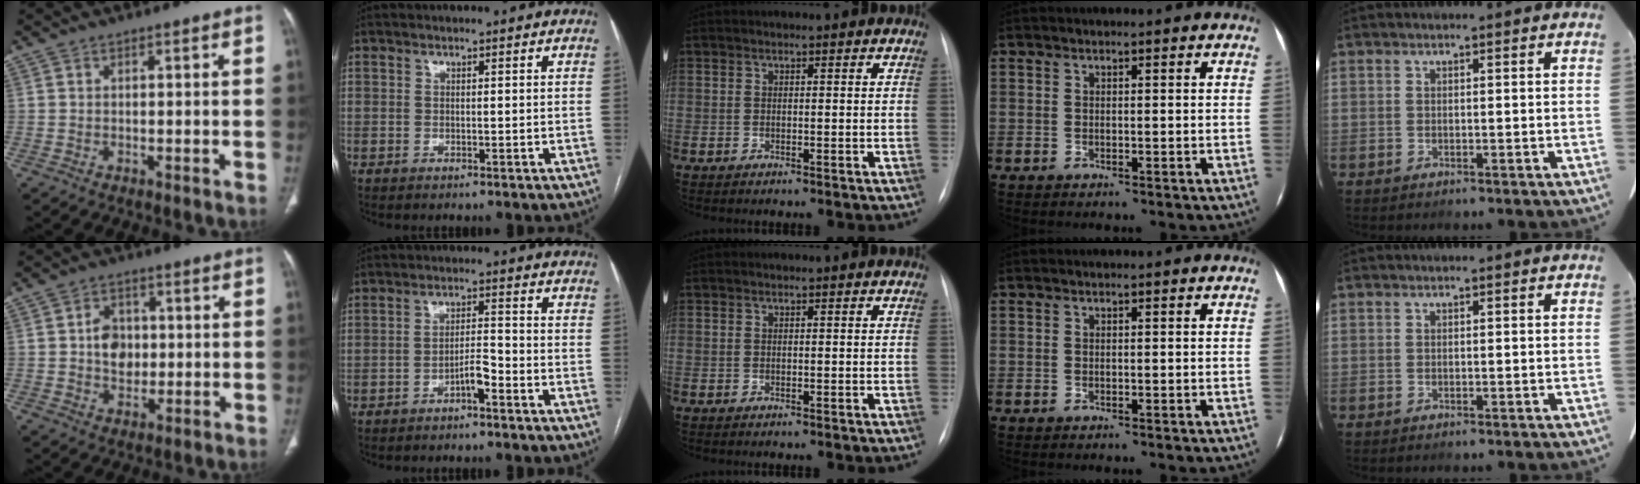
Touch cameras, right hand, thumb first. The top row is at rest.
{"thumb": {"total": 6.4, "force": [0.3, 5.0, 4.0], "torque": [-0.042, 0.003, 0.005]}, "index": {"total": 3.3, "force": [-2.1, 0.6, 2.5], "torque": [-0.040, 0.007, -0.036]}}